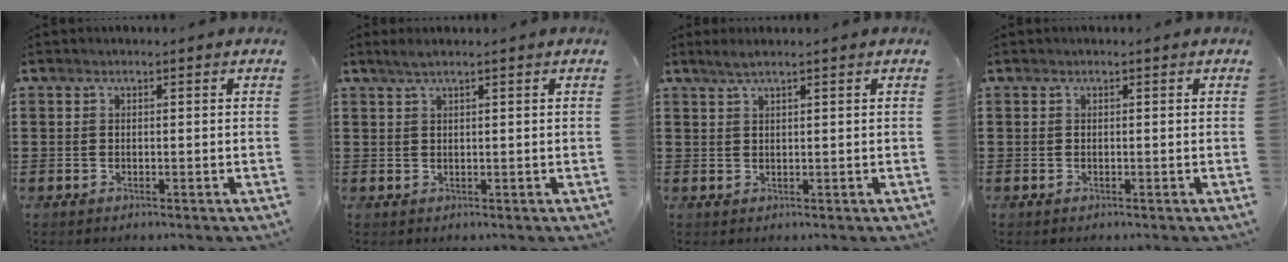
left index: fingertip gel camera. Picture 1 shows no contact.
{"total": 1.6, "force": [1.0, -0.1, 1.2], "torque": [-0.024, -0.001, 0.019]}
{"total": 1.8, "force": [1.3, -0.1, 1.3], "torque": [-0.026, 0.000, 0.024]}
{"total": 0.0}